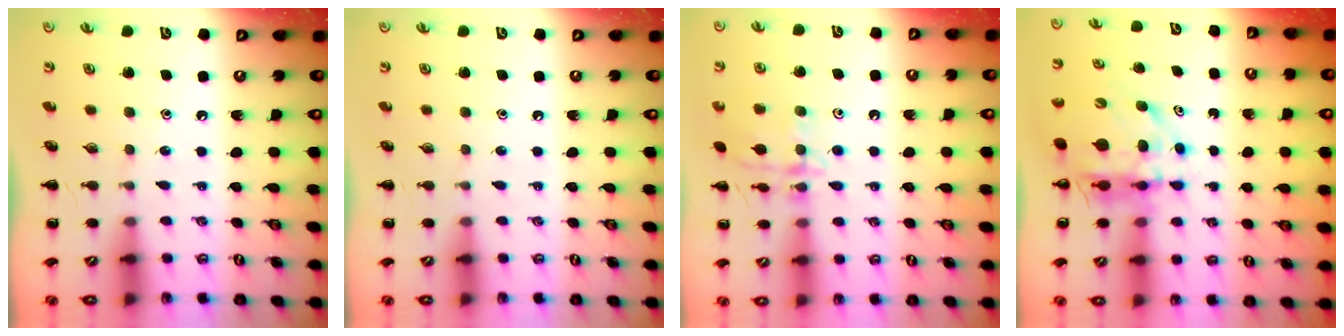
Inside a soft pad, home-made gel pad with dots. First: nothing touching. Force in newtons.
{"total": 0.0}
{"total": 13.6, "press": 13.5, "slide": 0.7}
{"total": 7.4, "press": 7.0, "slide": 2.2}